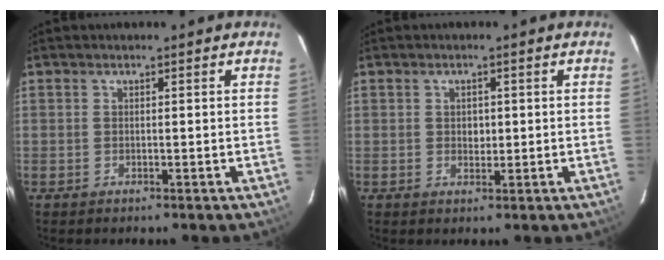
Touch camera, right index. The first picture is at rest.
{"total": 1.9, "force": [0.2, 1.6, 0.9], "torque": [-0.012, 0.004, 0.004]}